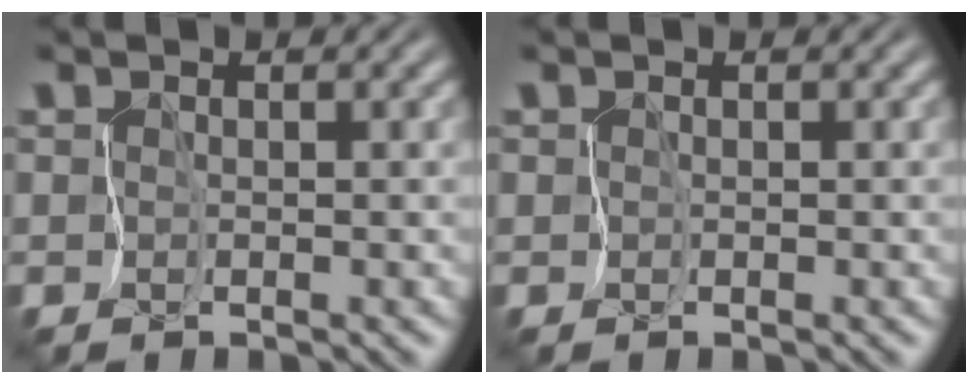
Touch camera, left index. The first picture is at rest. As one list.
[{"total": 0.0}]